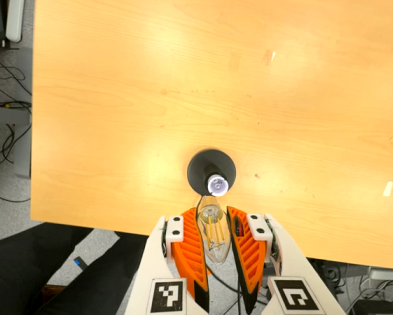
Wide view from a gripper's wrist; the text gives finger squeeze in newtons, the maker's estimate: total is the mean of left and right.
{"total": 20.9, "left": 23.5, "right": 18.3}